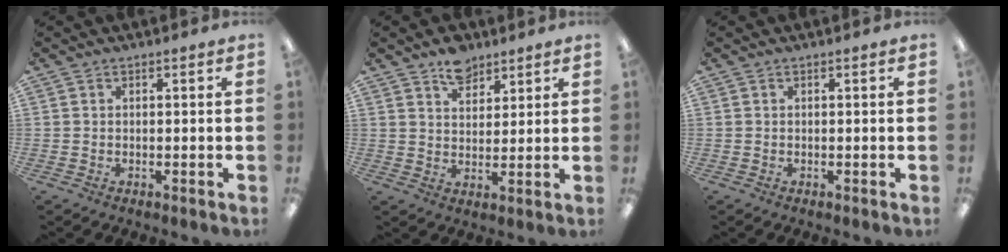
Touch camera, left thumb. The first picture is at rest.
{"total": 6.8, "force": [5.2, 3.9, 2.1], "torque": [-0.027, -0.023, 0.092]}
{"total": 0.0}